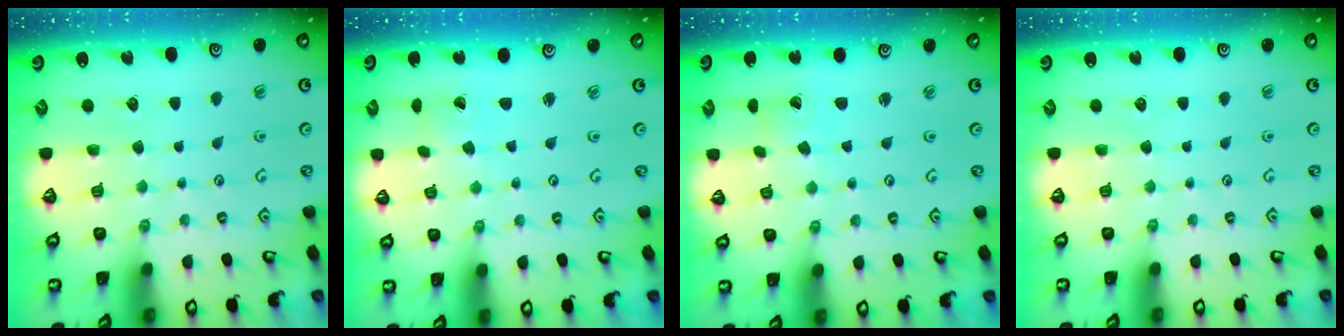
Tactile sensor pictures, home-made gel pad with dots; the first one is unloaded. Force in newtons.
{"total": 1.0, "press": 0.9, "slide": 0.4}
{"total": 2.0, "press": 2.0, "slide": 0.2}
{"total": 0.0}